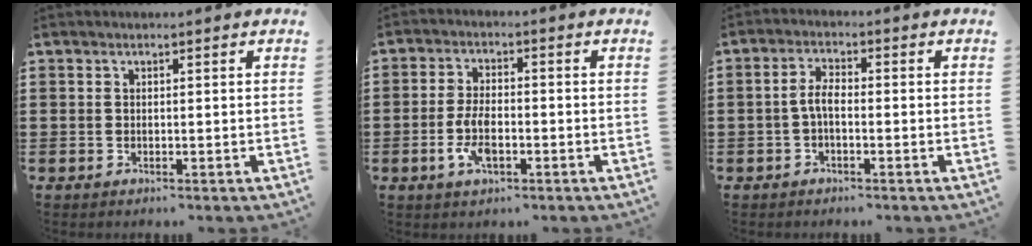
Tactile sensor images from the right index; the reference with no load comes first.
{"total": 5.5, "force": [-1.7, 2.5, 4.6], "torque": [-0.107, 0.000, -0.038]}
{"total": 3.3, "force": [-0.8, 1.2, 3.0], "torque": [-0.070, 0.001, -0.021]}